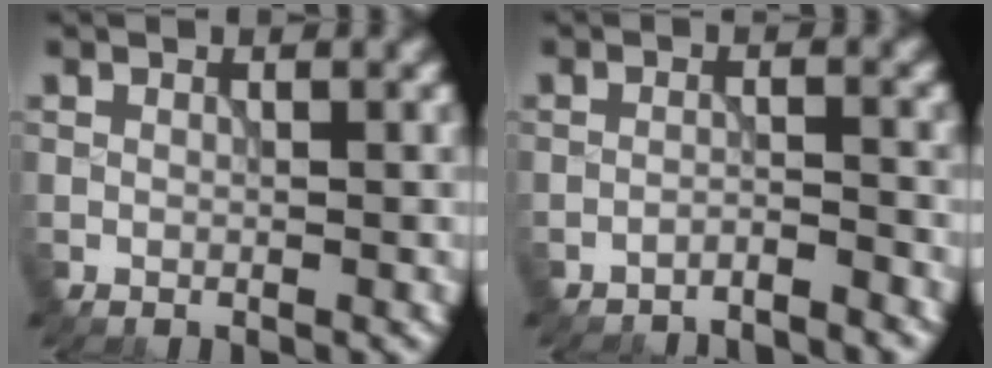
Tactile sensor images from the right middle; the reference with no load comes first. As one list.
[{"total": 2.7, "force": [-2.6, 0.1, 0.6], "torque": [-0.001, -0.002, -0.047]}]